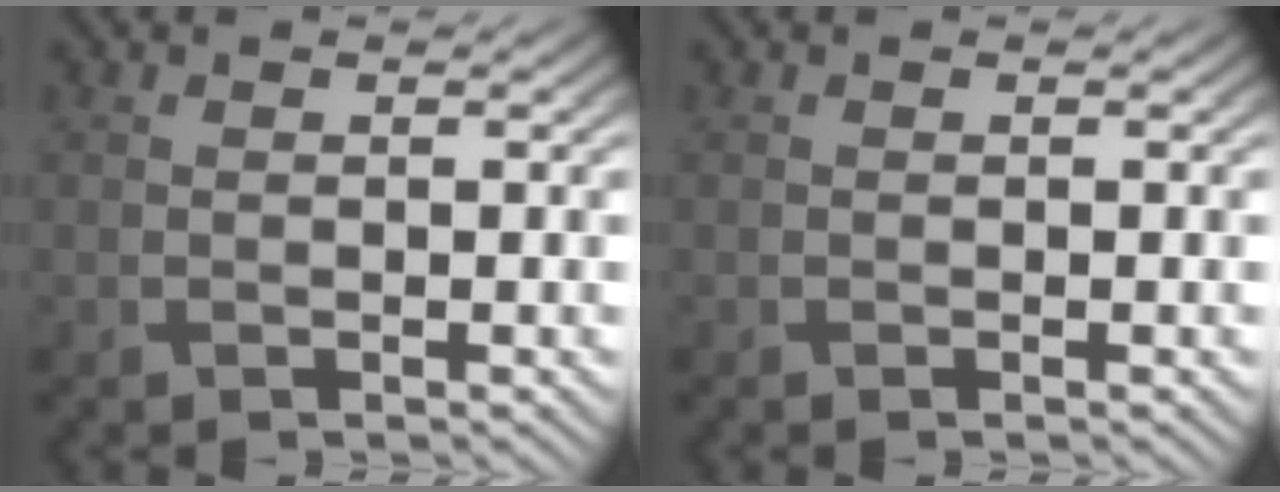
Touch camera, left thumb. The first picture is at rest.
{"total": 0.0}